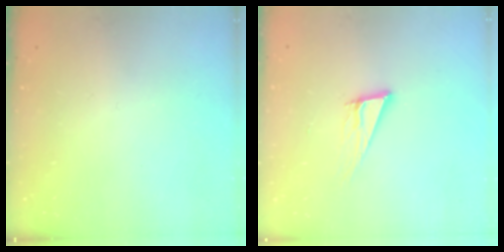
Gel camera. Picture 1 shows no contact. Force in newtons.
{"total": 10.9, "press": 10.4, "slide": 3.3}